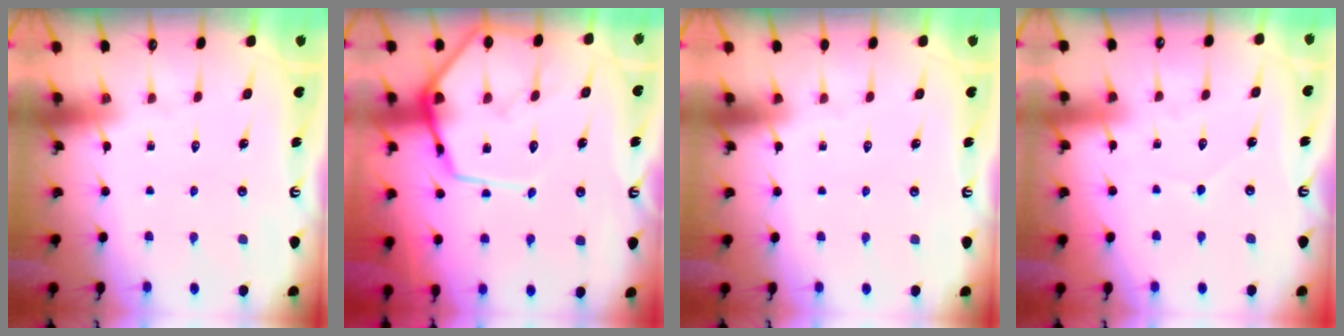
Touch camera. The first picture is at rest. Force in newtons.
{"total": 13.7, "press": 13.7, "slide": 1.3}
{"total": 0.0}
{"total": 3.8, "press": 3.8, "slide": 0.4}